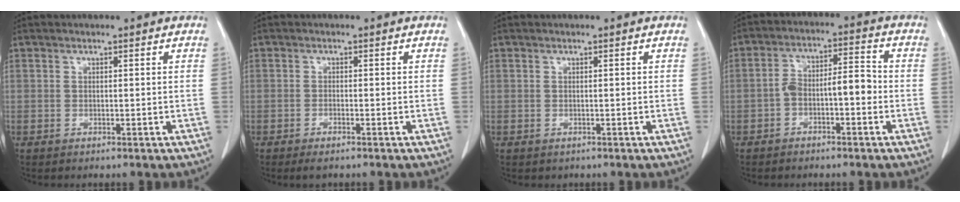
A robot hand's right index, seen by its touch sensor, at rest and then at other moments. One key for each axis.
{"total": 2.2, "fx": -1.7, "fy": 0.5, "fz": 1.4, "tx": -0.023, "ty": -0.004, "tz": -0.022}
{"total": 0.5, "fx": -0.2, "fy": 0.5, "fz": 0.0, "tx": 0.001, "ty": 0.005, "tz": -0.002}
{"total": 6.3, "fx": -1.9, "fy": 2.1, "fz": 5.7, "tx": -0.102, "ty": 0.032, "tz": -0.031}